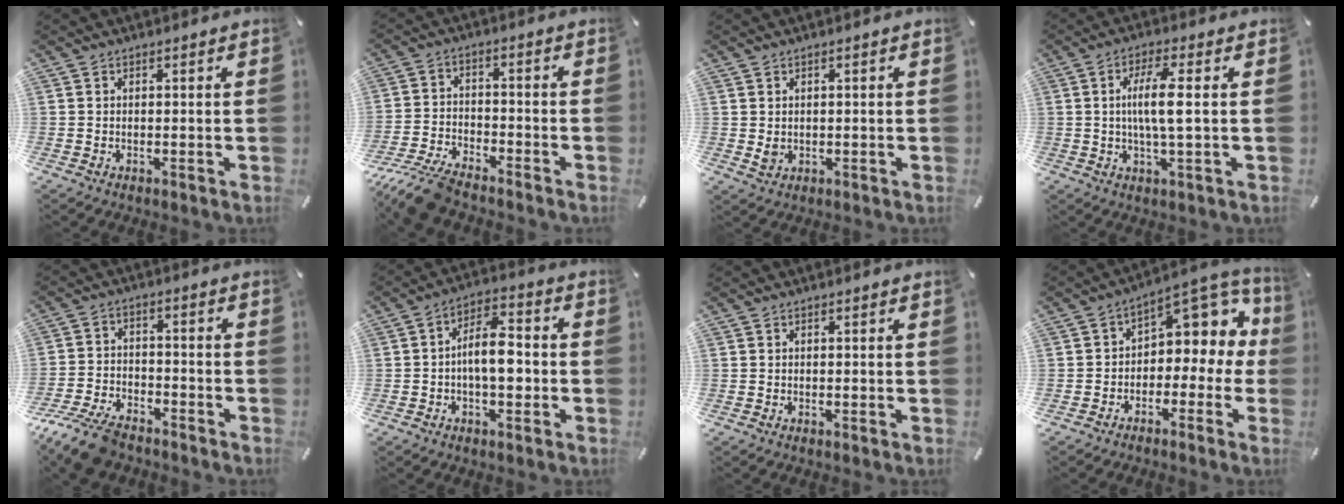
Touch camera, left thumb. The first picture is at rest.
{"total": 10.3, "force": [-8.9, 2.7, 4.3], "torque": [-0.090, 0.037, -0.175]}
{"total": 1.8, "force": [0.0, 1.6, 0.9], "torque": [-0.017, 0.001, 0.001]}
{"total": 8.1, "force": [0.7, 1.2, 8.0], "torque": [-0.156, -0.002, 0.005]}
{"total": 10.2, "force": [-8.2, 3.9, 4.6], "torque": [-0.091, 0.040, -0.156]}
{"total": 9.8, "force": [-1.9, 4.8, 8.3], "torque": [-0.143, 0.015, -0.032]}
{"total": 0.0}
{"total": 8.6, "force": [3.3, 6.0, 5.1], "torque": [-0.070, -0.029, 0.059]}